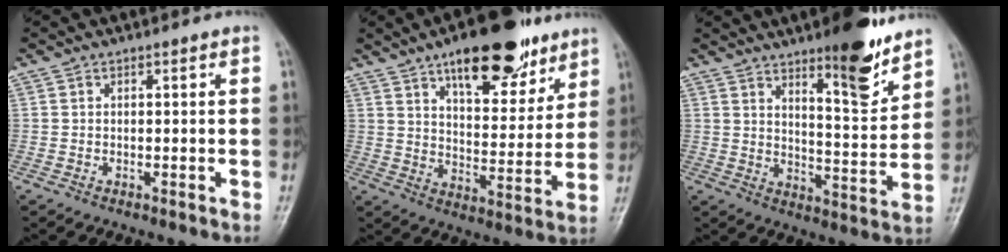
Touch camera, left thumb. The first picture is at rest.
{"total": 18.3, "force": [11.5, 7.7, 12.0], "torque": [-0.123, -0.052, 0.176]}
{"total": 12.5, "force": [8.7, 2.9, 8.5], "torque": [-0.100, -0.067, 0.135]}